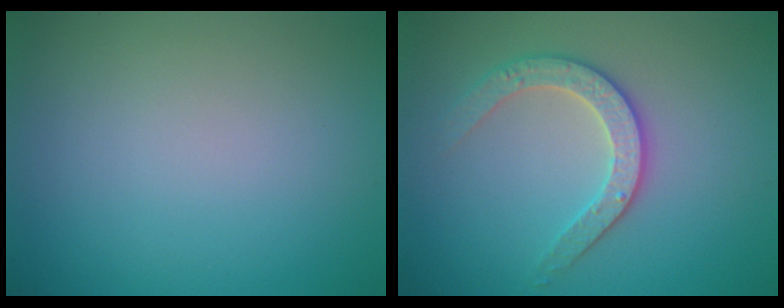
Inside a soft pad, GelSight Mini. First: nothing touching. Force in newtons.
{"total": 2.9, "press": 2.9, "slide": 0.7}